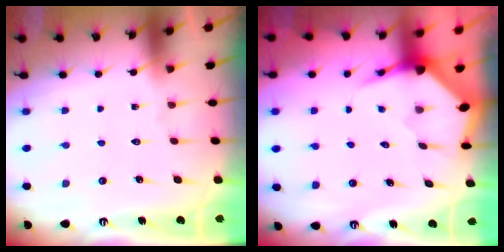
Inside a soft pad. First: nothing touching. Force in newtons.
{"total": 3.6, "press": 3.6, "slide": 0.5}